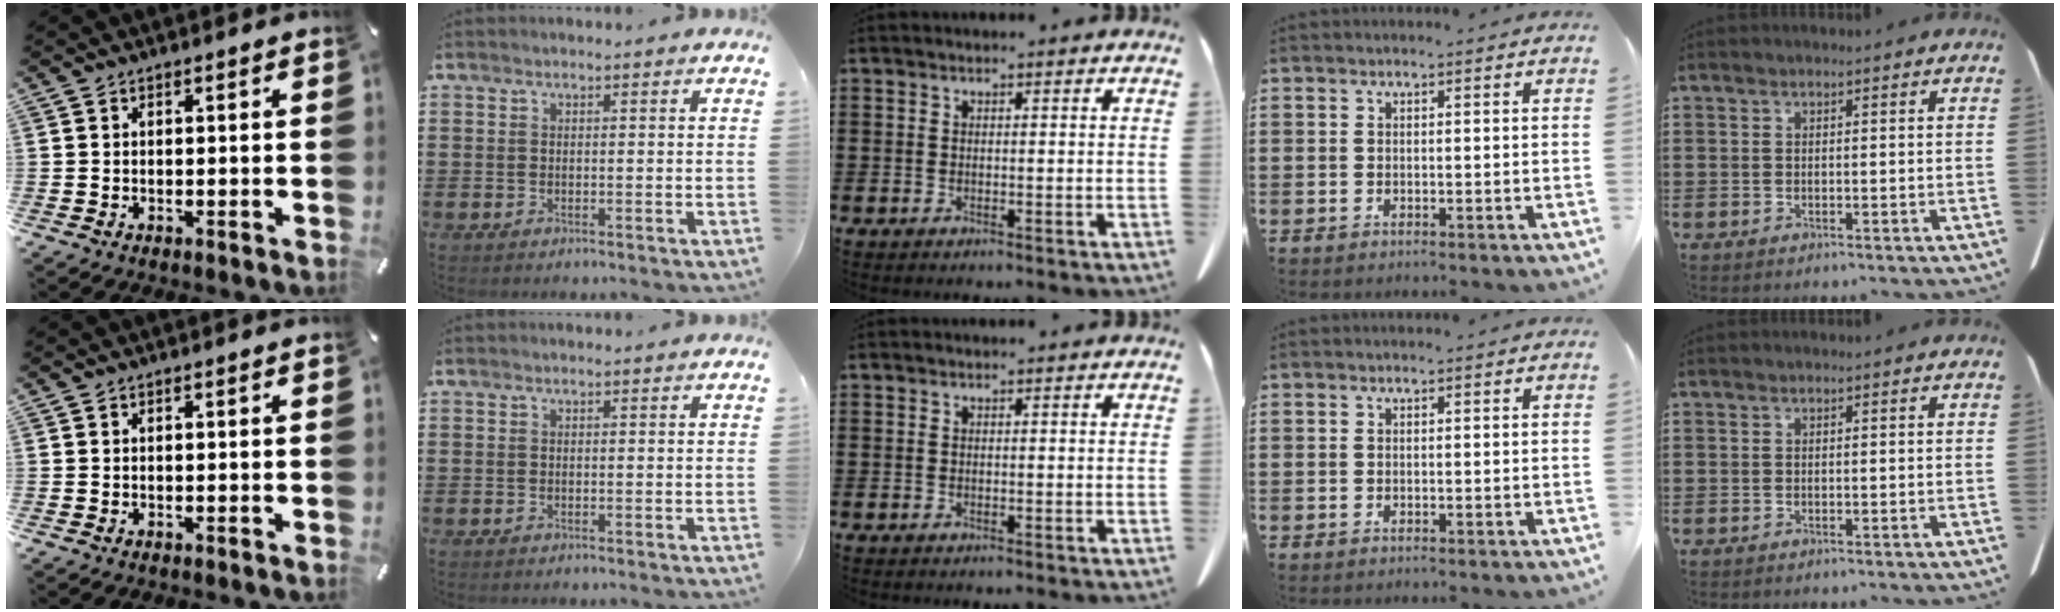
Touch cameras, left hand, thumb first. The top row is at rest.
{}